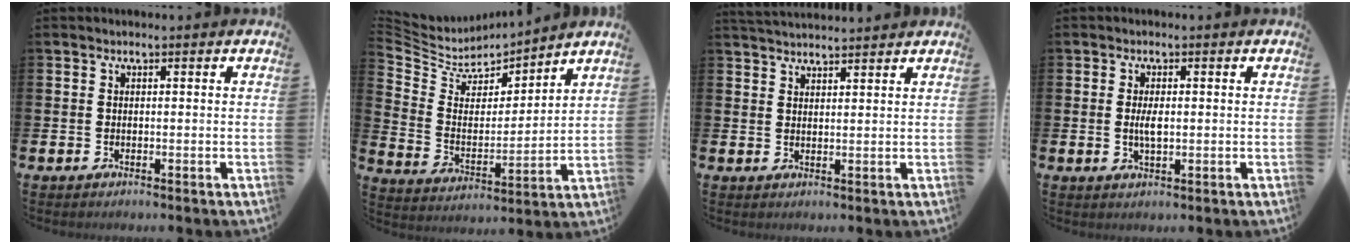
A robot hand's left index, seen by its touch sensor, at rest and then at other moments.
{"total": 5.8, "force": [5.3, 2.1, 0.4], "torque": [-0.052, -0.045, 0.090]}
{"total": 2.9, "force": [2.9, 0.1, 0.3], "torque": [-0.010, -0.013, 0.053]}
{"total": 2.6, "force": [0.0, 1.0, 2.4], "torque": [-0.037, -0.002, -0.004]}